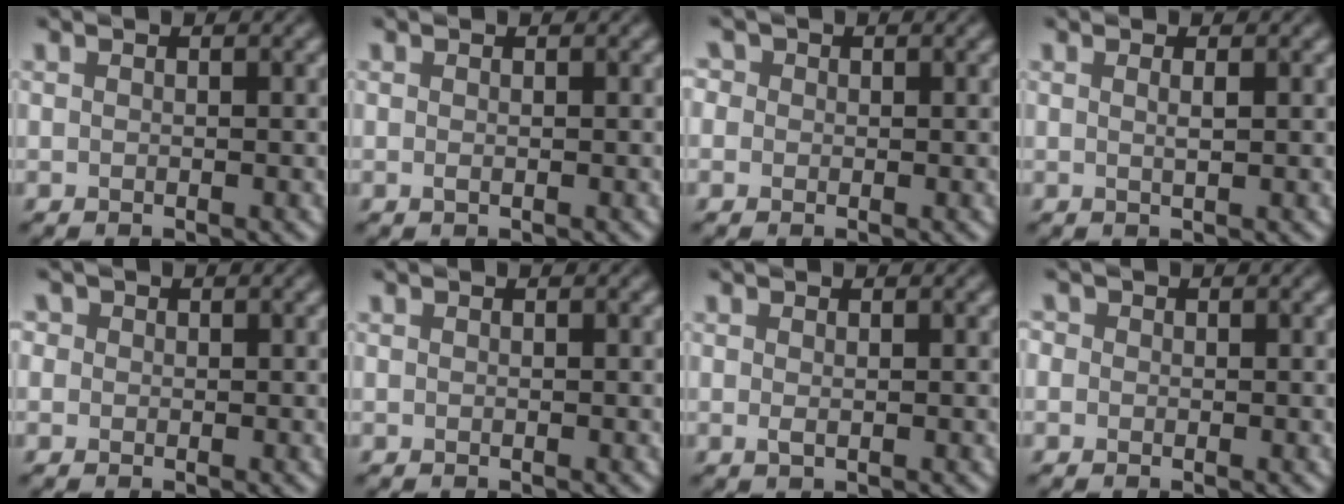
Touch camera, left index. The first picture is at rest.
{"total": 0.0}
{"total": 2.0, "force": [0.7, 1.7, 0.8], "torque": [-0.015, 0.012, -0.009]}
{"total": 0.9, "force": [0.2, 0.2, 0.8], "torque": [-0.012, 0.000, 0.000]}
{"total": 1.1, "force": [0.3, 1.0, 0.3], "torque": [-0.003, -0.001, -0.009]}
{"total": 0.0}
{"total": 0.6, "force": [0.0, 0.2, 0.5], "torque": [-0.014, -0.004, 0.001]}
{"total": 0.9, "force": [0.1, 0.8, 0.1], "torque": [0.000, -0.002, -0.009]}